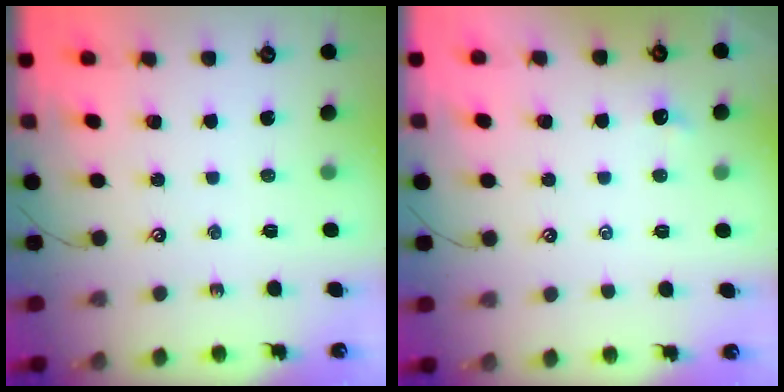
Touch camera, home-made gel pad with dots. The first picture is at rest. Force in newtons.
{"total": 1.1, "press": 1.0, "slide": 0.4}